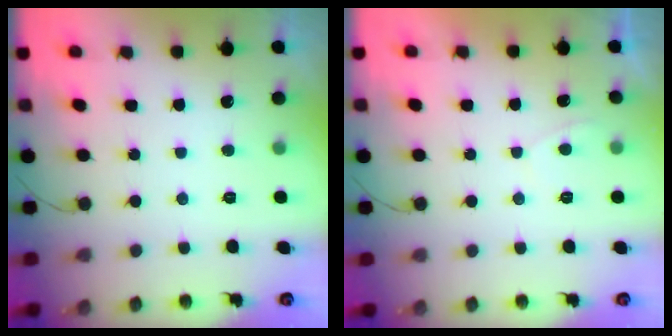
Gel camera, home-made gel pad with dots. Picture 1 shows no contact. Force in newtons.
{"total": 0.5, "press": 0.2, "slide": 0.5}